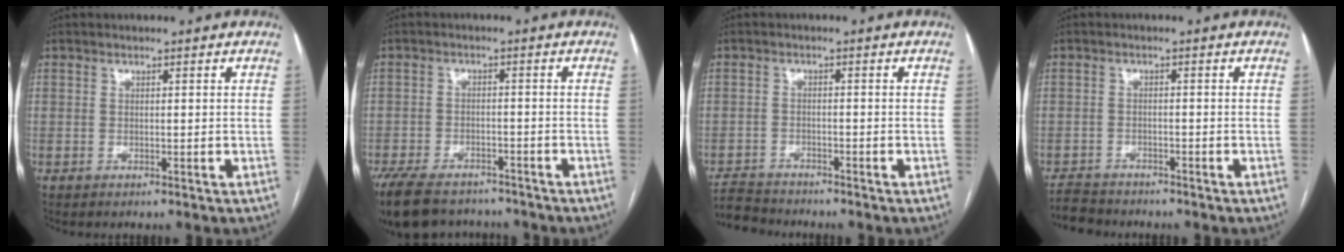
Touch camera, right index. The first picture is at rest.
{"total": 13.9, "force": [-11.3, 6.1, 5.3], "torque": [-0.123, -0.004, -0.162]}
{"total": 5.0, "force": [-5.0, 0.4, 0.0], "torque": [0.003, -0.013, -0.091]}
{"total": 4.5, "force": [-4.3, 1.1, 0.2], "torque": [-0.003, -0.013, -0.076]}